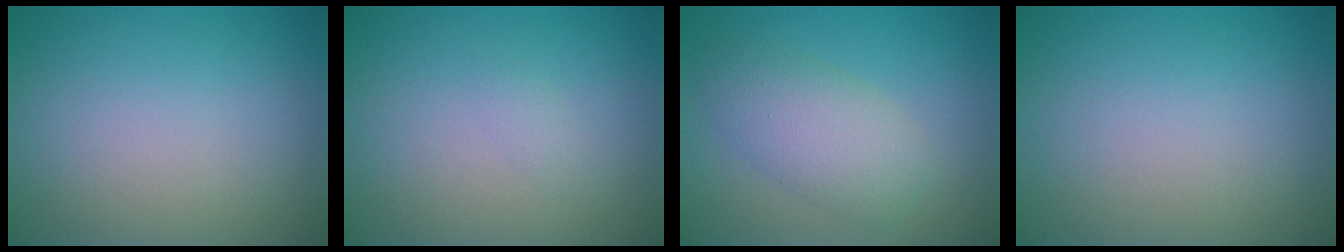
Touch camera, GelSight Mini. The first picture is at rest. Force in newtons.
{"total": 0.7, "press": 0.7, "slide": 0.1}
{"total": 4.3, "press": 4.3, "slide": 0.2}
{"total": 0.0}